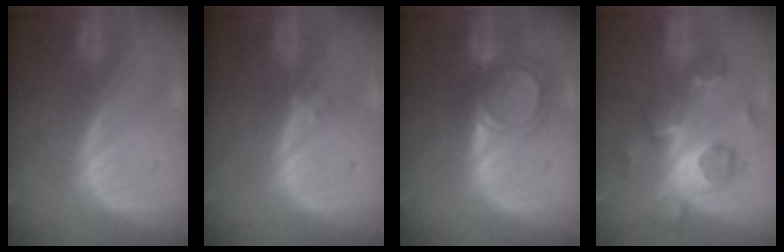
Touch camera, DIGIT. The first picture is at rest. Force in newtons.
{"total": 0.9, "press": 0.9, "slide": 0.2}
{"total": 6.2, "press": 5.2, "slide": 3.3}
{"total": 9.0, "press": 7.8, "slide": 4.4}